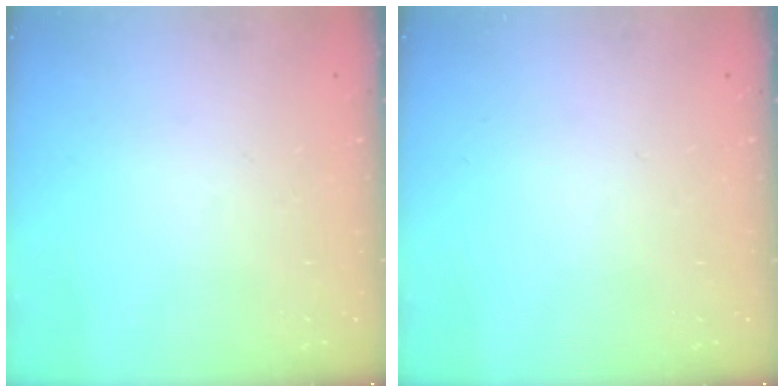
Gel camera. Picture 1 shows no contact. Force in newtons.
{"total": 0.0}